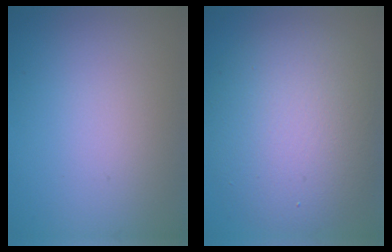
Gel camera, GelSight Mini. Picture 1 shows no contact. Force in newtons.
{"total": 8.6, "press": 8.6, "slide": 0.4}